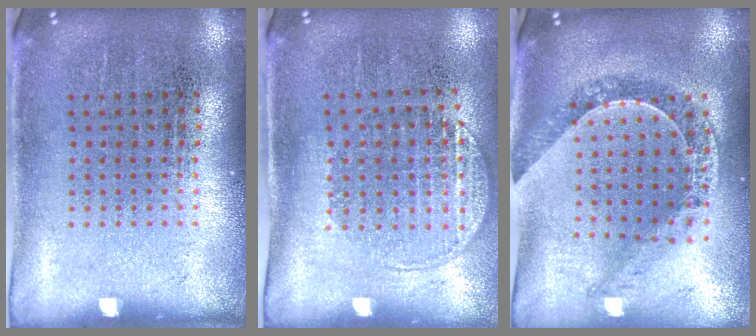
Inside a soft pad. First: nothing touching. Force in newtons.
{"total": 1.5, "press": 1.3, "slide": 0.8}
{"total": 1.0, "press": 0.9, "slide": 0.2}